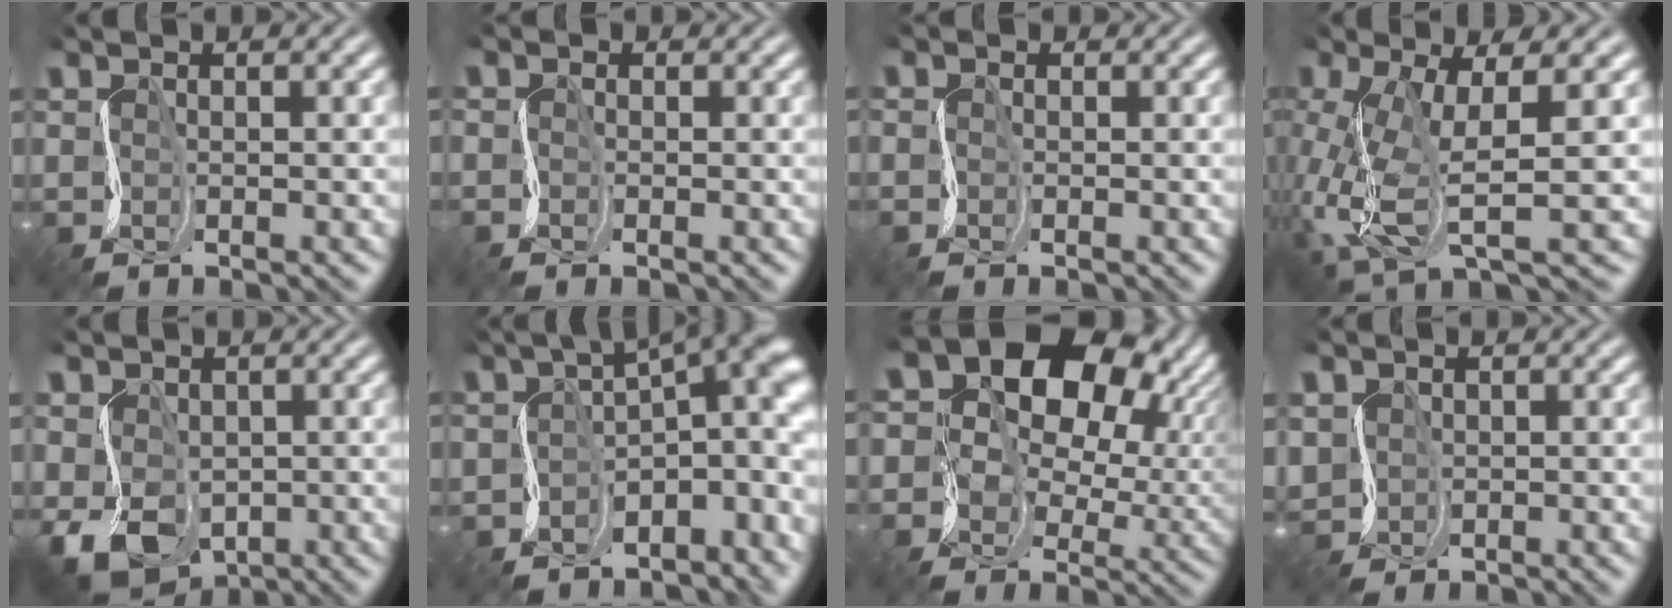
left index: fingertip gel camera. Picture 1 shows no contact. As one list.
[{"total": 1.6, "force": [-1.3, -0.1, -0.9], "torque": [0.010, -0.002, -0.018]}, {"total": 1.5, "force": [-1.2, -0.2, -0.9], "torque": [0.009, -0.002, -0.015]}, {"total": 7.3, "force": [-1.4, 2.2, 6.9], "torque": [-0.169, -0.009, -0.018]}, {"total": 5.6, "force": [-2.2, 4.3, 2.8], "torque": [-0.083, -0.026, -0.025]}, {"total": 8.8, "force": [-1.8, 4.2, 7.6], "torque": [-0.081, 0.007, -0.025]}, {"total": 16.4, "force": [5.4, 12.3, 9.3], "torque": [-0.145, 0.036, 0.085]}, {"total": 1.5, "force": [-0.4, 1.3, -0.8], "torque": [-0.011, -0.004, 0.002]}]